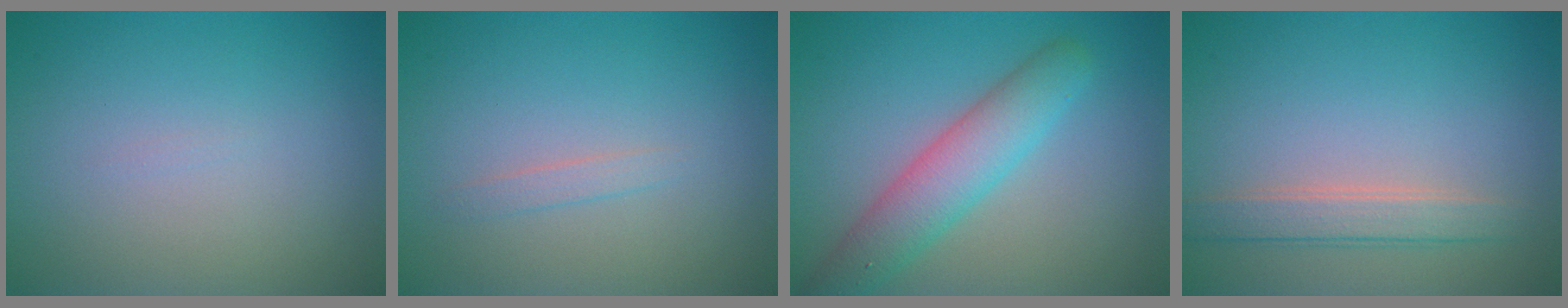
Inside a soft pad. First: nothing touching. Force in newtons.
{"total": 0.9, "press": 0.9, "slide": 0.0}
{"total": 4.9, "press": 4.9, "slide": 0.1}
{"total": 2.6, "press": 2.6, "slide": 0.2}